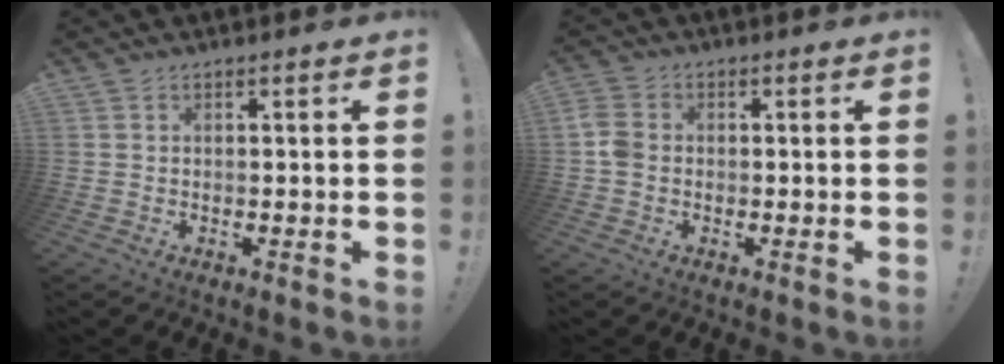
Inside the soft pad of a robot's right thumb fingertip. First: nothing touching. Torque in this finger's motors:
{"motor_torque": [-0.01, -0.18, -0.09, 0.39, 0.17]}